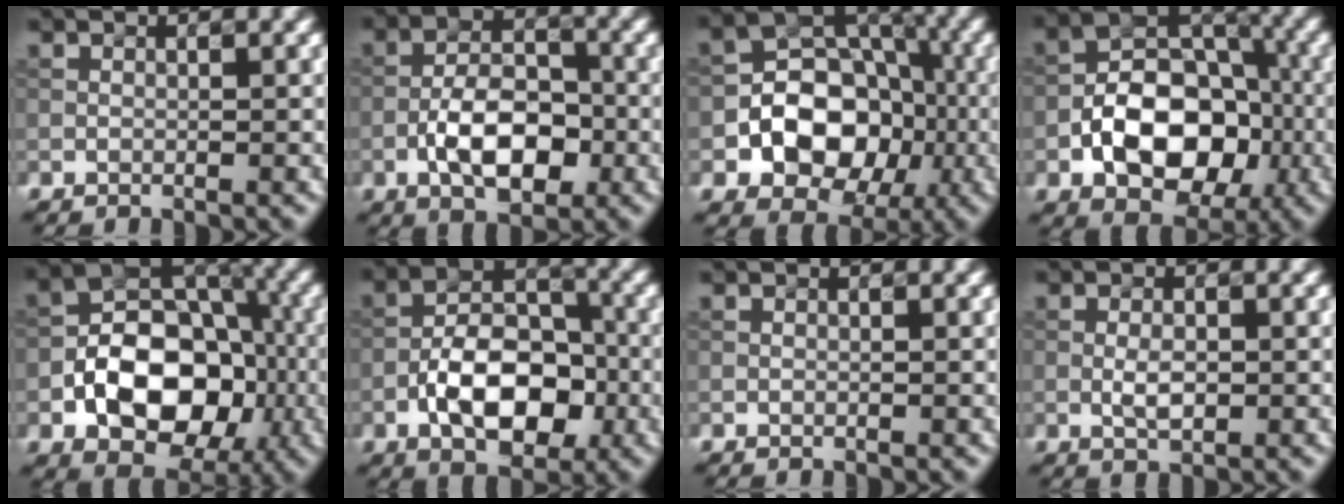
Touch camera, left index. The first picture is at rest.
{"total": 6.2, "force": [-2.3, 3.2, 4.8], "torque": [-0.074, 0.008, -0.043]}
{"total": 8.7, "force": [-2.1, 6.7, 5.2], "torque": [-0.060, 0.004, -0.052]}
{"total": 9.4, "force": [-2.9, 6.2, 6.5], "torque": [-0.100, 0.006, -0.050]}
{"total": 10.6, "force": [-3.2, 7.1, 7.1], "torque": [-0.109, 0.005, -0.057]}
{"total": 7.8, "force": [-2.8, 4.4, 5.8], "torque": [-0.089, 0.011, -0.052]}
{"total": 0.0}
{"total": 1.8, "force": [-0.3, 0.9, 1.6], "torque": [-0.031, -0.002, -0.005]}